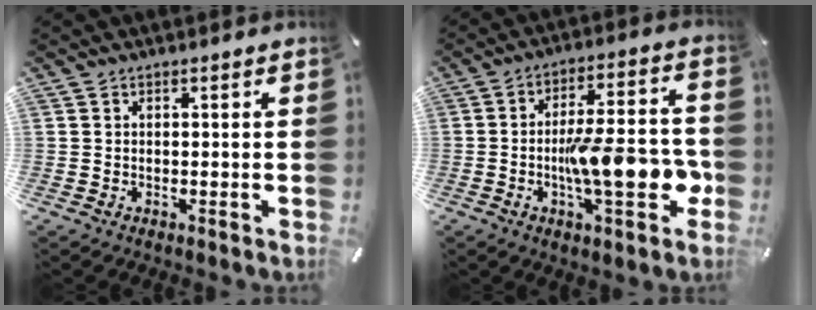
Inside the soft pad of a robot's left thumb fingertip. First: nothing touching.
{"total": 16.3, "force": [-3.3, 5.1, 15.1], "torque": [-0.209, -0.003, -0.052]}